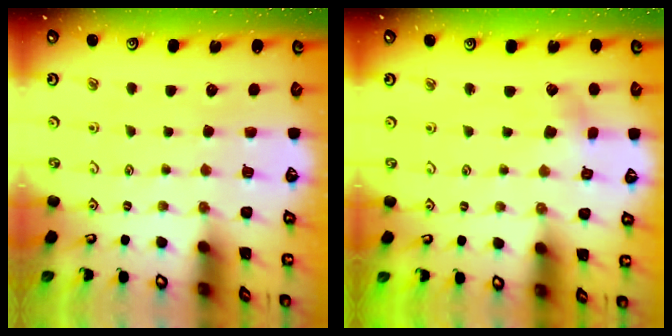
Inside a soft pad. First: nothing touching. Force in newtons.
{"total": 2.6, "press": 2.6, "slide": 0.4}